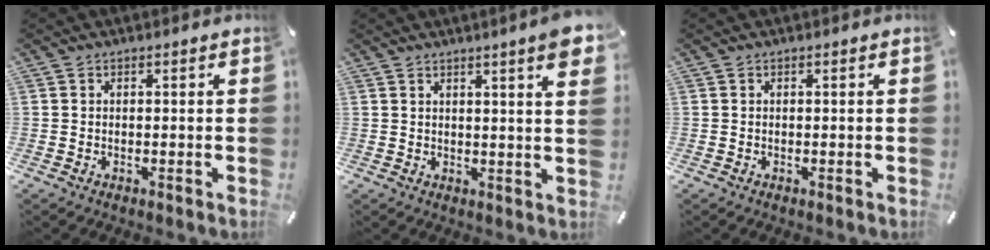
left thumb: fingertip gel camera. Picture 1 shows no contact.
{"total": 6.3, "force": [3.5, 0.4, 5.3], "torque": [-0.081, -0.017, 0.056]}
{"total": 0.0}